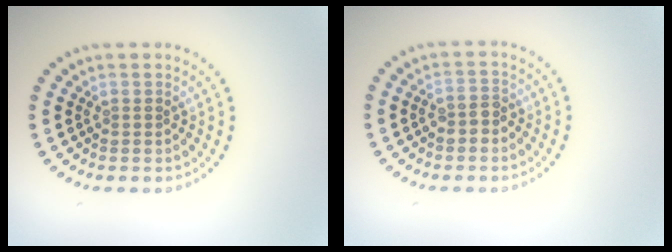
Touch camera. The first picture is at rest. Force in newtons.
{"total": 1.7, "press": 1.5, "slide": 0.7}